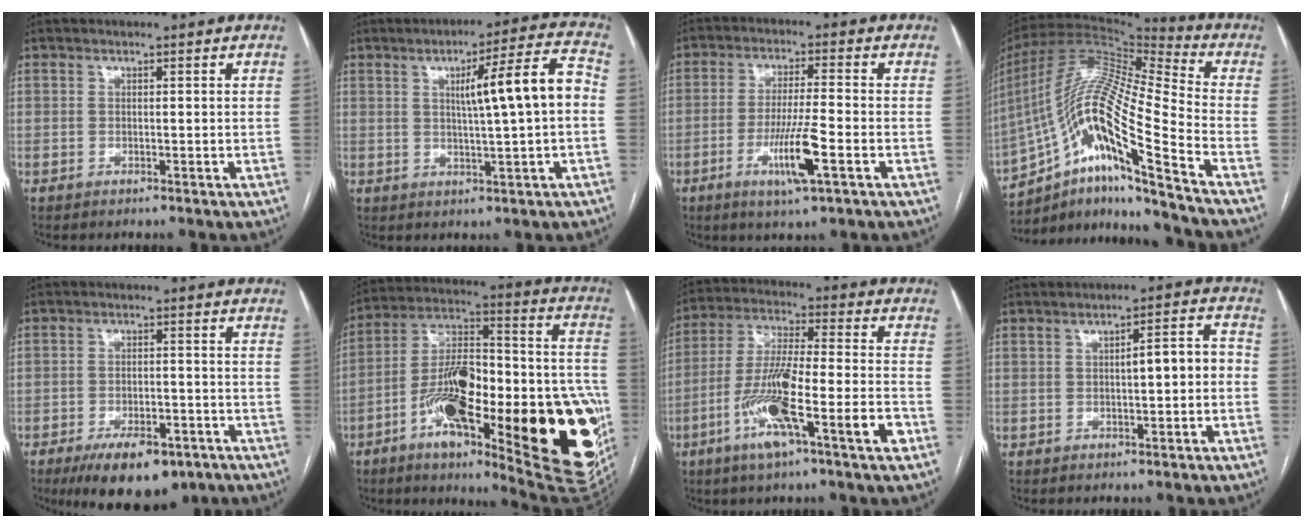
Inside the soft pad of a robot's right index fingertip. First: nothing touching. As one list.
[{"total": 10.5, "force": [0.9, 0.0, 10.4], "torque": [-0.153, 0.017, 0.013]}, {"total": 8.5, "force": [-3.2, 0.1, 7.8], "torque": [-0.146, -0.014, -0.058]}, {"total": 21.0, "force": [-12.2, 0.5, 17.1], "torque": [-0.344, 0.002, -0.221]}, {"total": 10.5, "force": [-7.1, 4.4, 6.4], "torque": [-0.092, -0.005, -0.106]}, {"total": 37.4, "force": [-10.4, 10.1, 34.5], "torque": [-0.404, 0.005, -0.140]}, {"total": 15.1, "force": [-6.3, 1.0, 13.7], "torque": [-0.261, -0.002, -0.113]}, {"total": 5.0, "force": [-0.4, 1.2, 4.8], "torque": [-0.066, 0.026, -0.005]}]